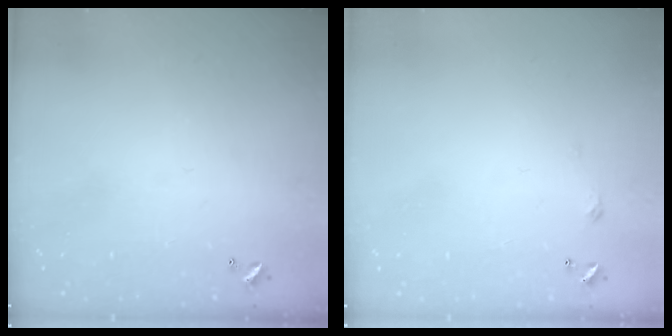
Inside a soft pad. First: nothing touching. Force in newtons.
{"total": 2.7, "press": 2.6, "slide": 0.4}